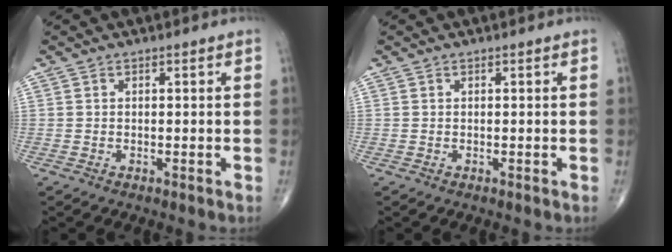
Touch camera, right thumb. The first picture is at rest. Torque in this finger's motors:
{"motor_torque": [0.00, 0.00, 0.00, 0.00, 0.00]}